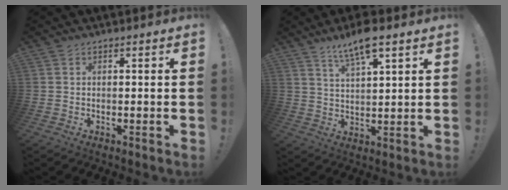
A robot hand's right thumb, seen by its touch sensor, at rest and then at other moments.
{"total": 8.9, "force": [6.3, 2.0, 5.9], "torque": [-0.105, -0.029, 0.110]}